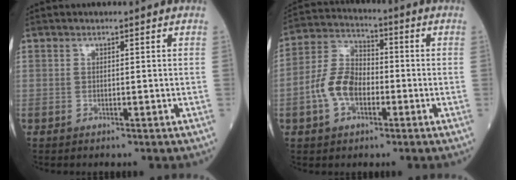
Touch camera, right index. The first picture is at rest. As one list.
[{"total": 8.9, "force": [-2.5, 5.4, 6.6], "torque": [-0.151, 0.021, -0.052]}]